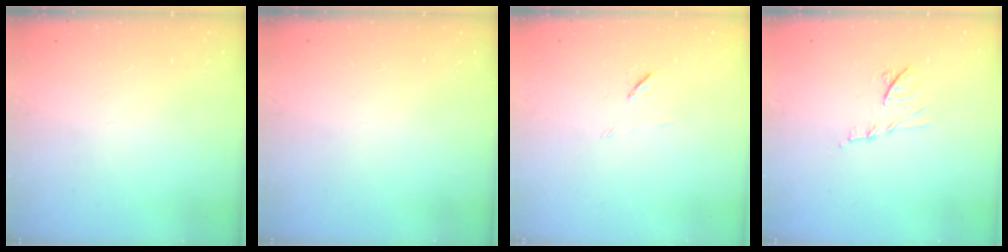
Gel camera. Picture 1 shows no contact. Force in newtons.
{"total": 0.0}
{"total": 6.6, "press": 6.3, "slide": 2.0}
{"total": 7.4, "press": 7.4, "slide": 0.4}